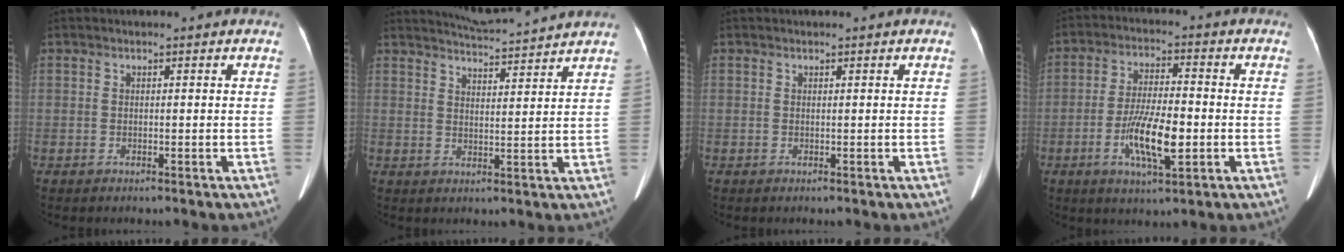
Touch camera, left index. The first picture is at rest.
{"total": 8.5, "force": [8.2, -0.8, 2.0], "torque": [-0.046, 0.010, 0.118]}
{"total": 0.0}
{"total": 9.5, "force": [-2.8, 2.3, 8.8], "torque": [-0.170, -0.007, -0.051]}